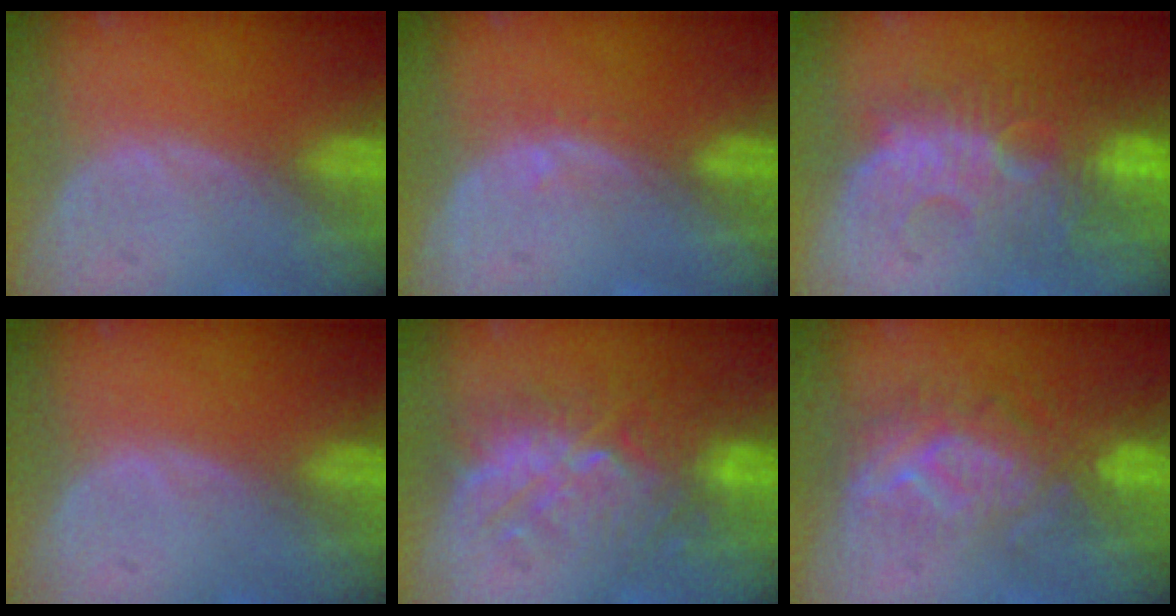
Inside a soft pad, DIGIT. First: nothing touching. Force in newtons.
{"total": 0.7, "press": 0.7, "slide": 0.2}
{"total": 10.6, "press": 9.9, "slide": 3.8}
{"total": 0.0}
{"total": 9.2, "press": 9.0, "slide": 1.8}
{"total": 9.5, "press": 8.4, "slide": 4.4}